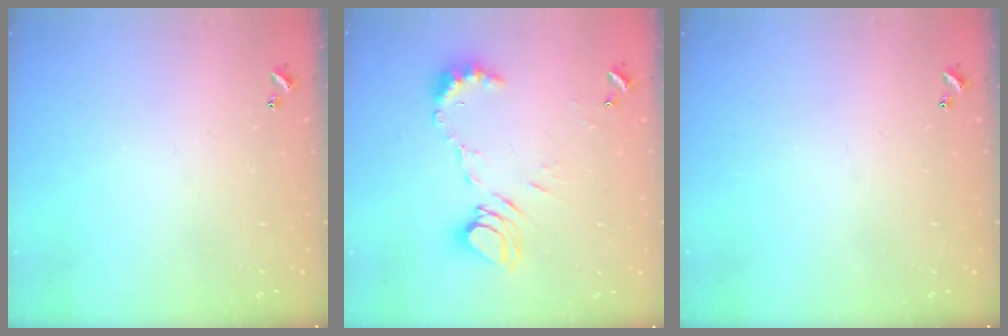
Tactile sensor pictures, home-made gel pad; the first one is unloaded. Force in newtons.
{"total": 10.1, "press": 10.0, "slide": 1.3}
{"total": 0.0}